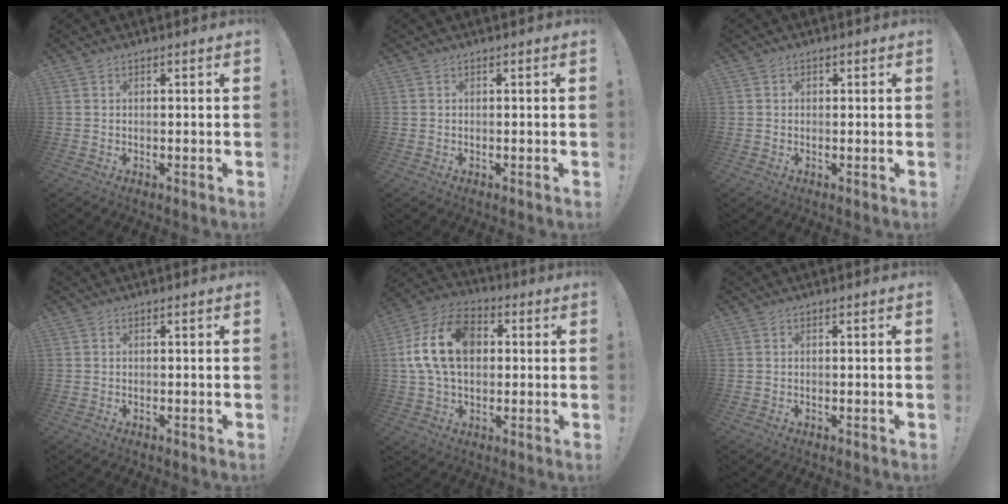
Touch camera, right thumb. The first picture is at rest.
{"total": 0.0}
{"total": 0.7, "force": [0.3, 0.6, 0.2], "torque": [0.004, -0.001, 0.004]}
{"total": 0.0}
{"total": 17.3, "force": [2.8, 11.6, 12.5], "torque": [-0.235, 0.008, 0.052]}
{"total": 0.0}